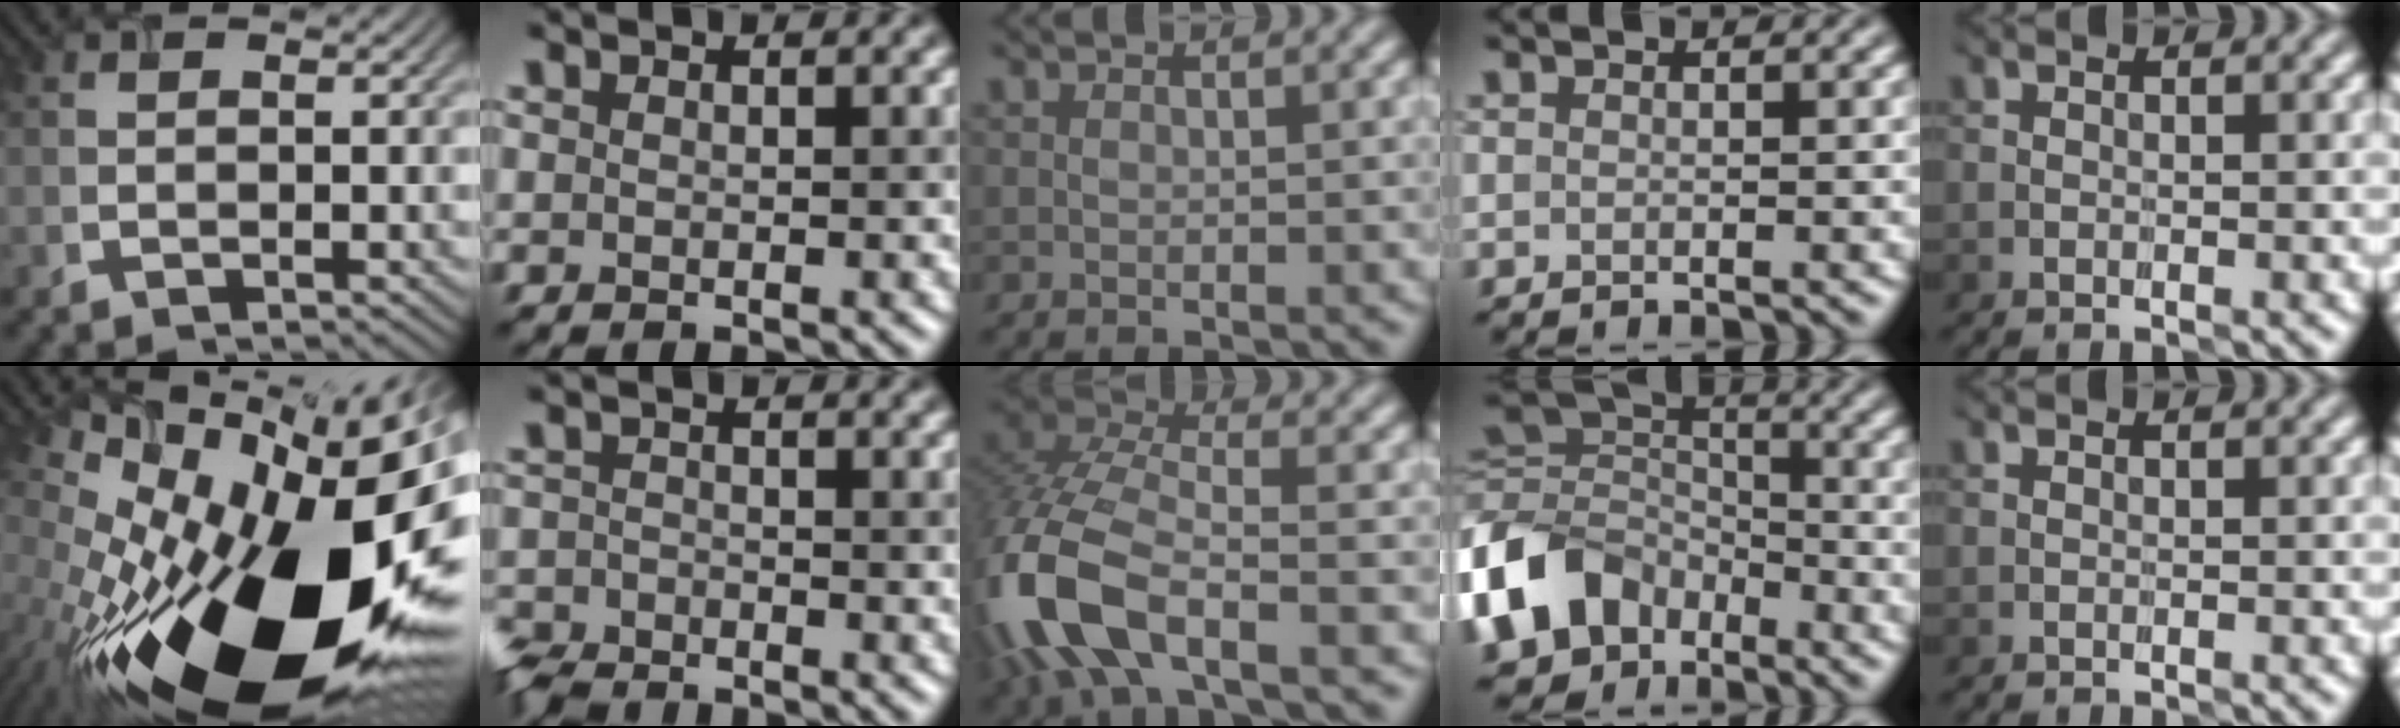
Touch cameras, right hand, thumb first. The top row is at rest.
{"thumb": {"total": 21.5, "force": [-3.7, 10.9, 18.1], "torque": [-0.309, -0.055, -0.058]}, "index": {"total": 3.2, "force": [-2.9, 0.9, 0.7], "torque": [-0.016, -0.006, -0.070]}, "middle": {"total": 10.1, "force": [-4.6, 4.8, 7.6], "torque": [-0.189, -0.006, -0.101]}, "ring": {"total": 9.5, "force": [-4.0, 7.3, 4.6], "torque": [-0.114, 0.002, -0.095]}}